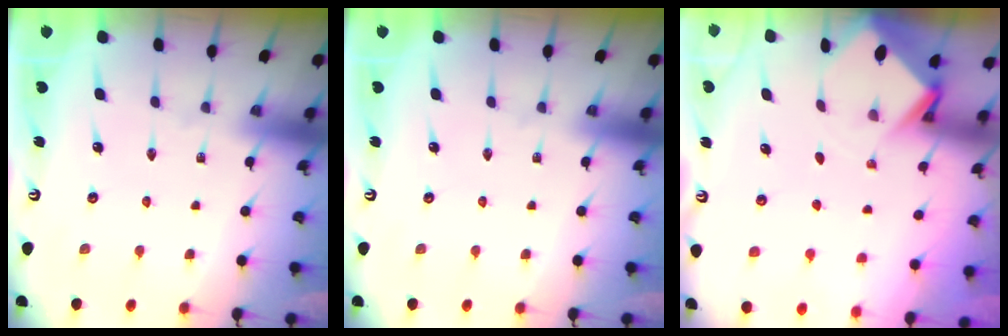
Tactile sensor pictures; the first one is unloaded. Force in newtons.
{"total": 0.0}
{"total": 2.9, "press": 2.9, "slide": 0.2}